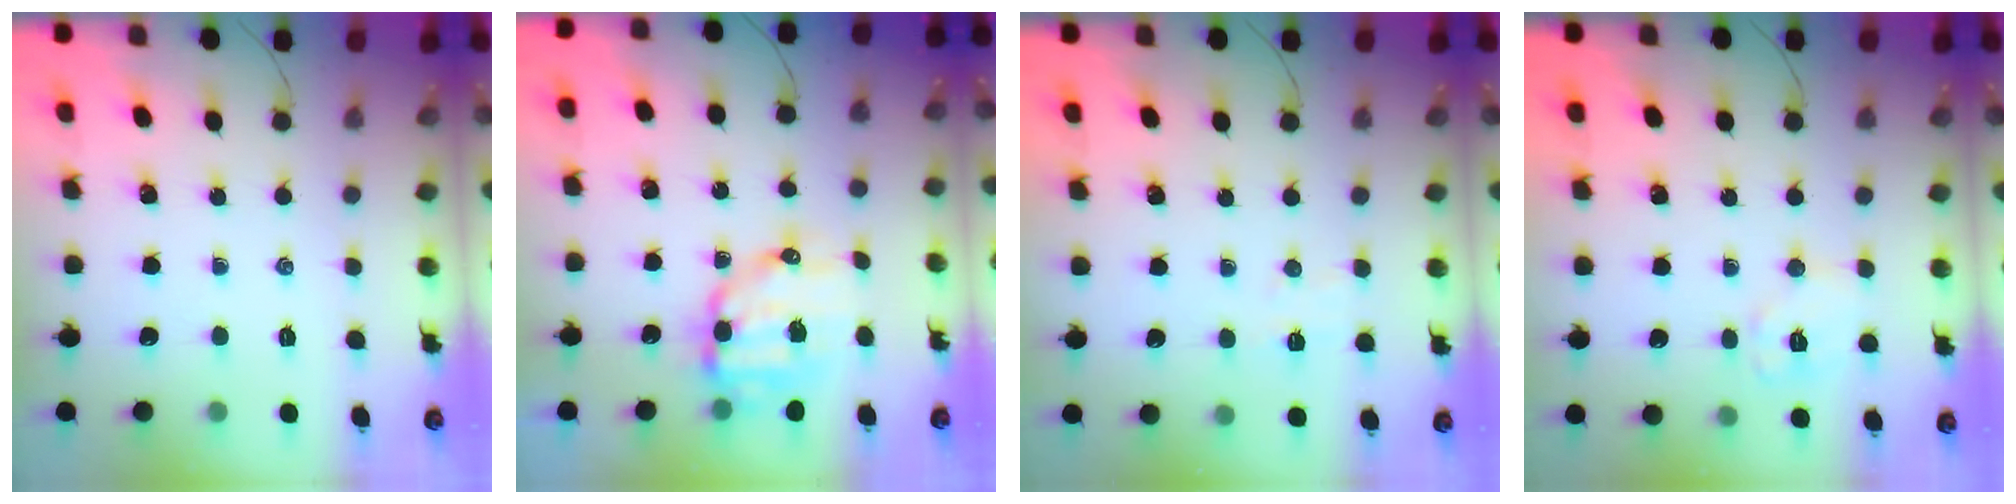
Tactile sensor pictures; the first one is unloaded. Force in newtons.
{"total": 10.7, "press": 10.5, "slide": 2.0}
{"total": 3.6, "press": 3.5, "slide": 0.9}
{"total": 7.3, "press": 7.3, "slide": 0.8}